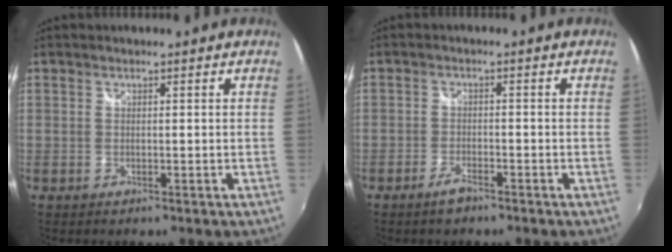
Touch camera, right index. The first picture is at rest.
{"total": 3.0, "force": [-2.5, 0.9, 1.5], "torque": [-0.043, -0.002, -0.050]}